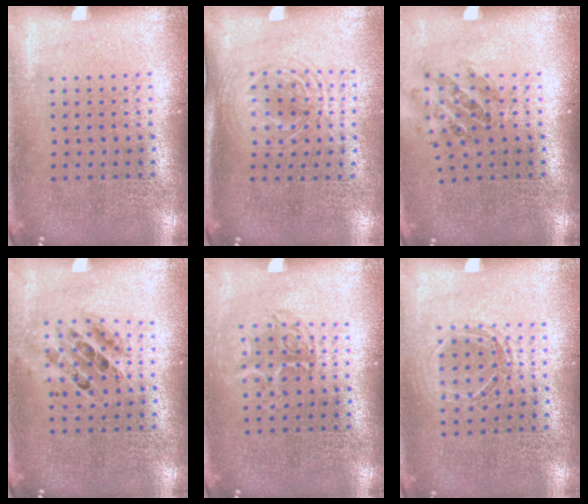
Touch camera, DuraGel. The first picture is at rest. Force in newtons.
{"total": 1.6, "press": 1.3, "slide": 0.9}
{"total": 0.9, "press": 0.9, "slide": 0.2}
{"total": 0.7, "press": 0.7, "slide": 0.1}
{"total": 1.4, "press": 1.1, "slide": 0.7}
{"total": 1.3, "press": 1.3, "slide": 0.5}